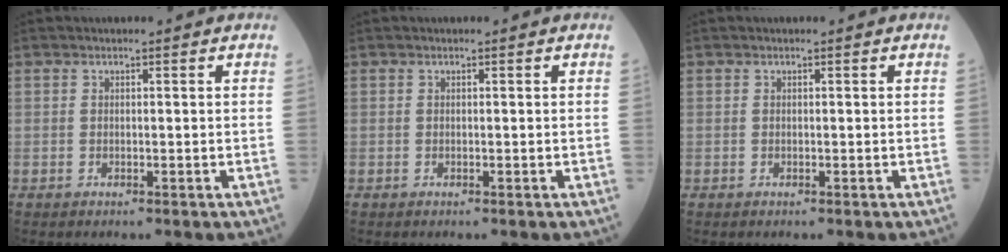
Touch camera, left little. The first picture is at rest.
{"total": 0.0}
{"total": 0.0}